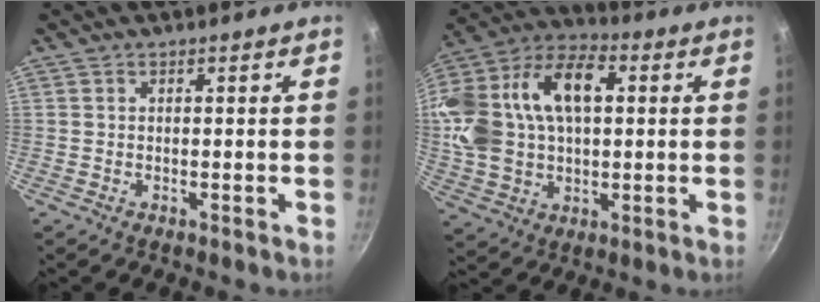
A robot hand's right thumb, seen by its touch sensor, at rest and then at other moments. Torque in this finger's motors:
{"motor_torque": [2.53, 2.48, 1.94, 0.26, 0.32]}